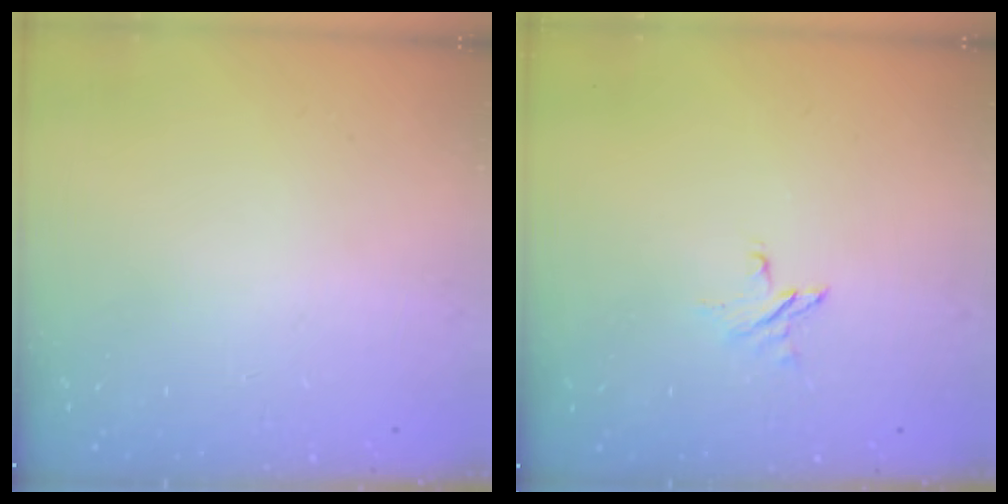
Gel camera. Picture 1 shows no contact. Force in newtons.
{"total": 3.6, "press": 3.5, "slide": 0.3}